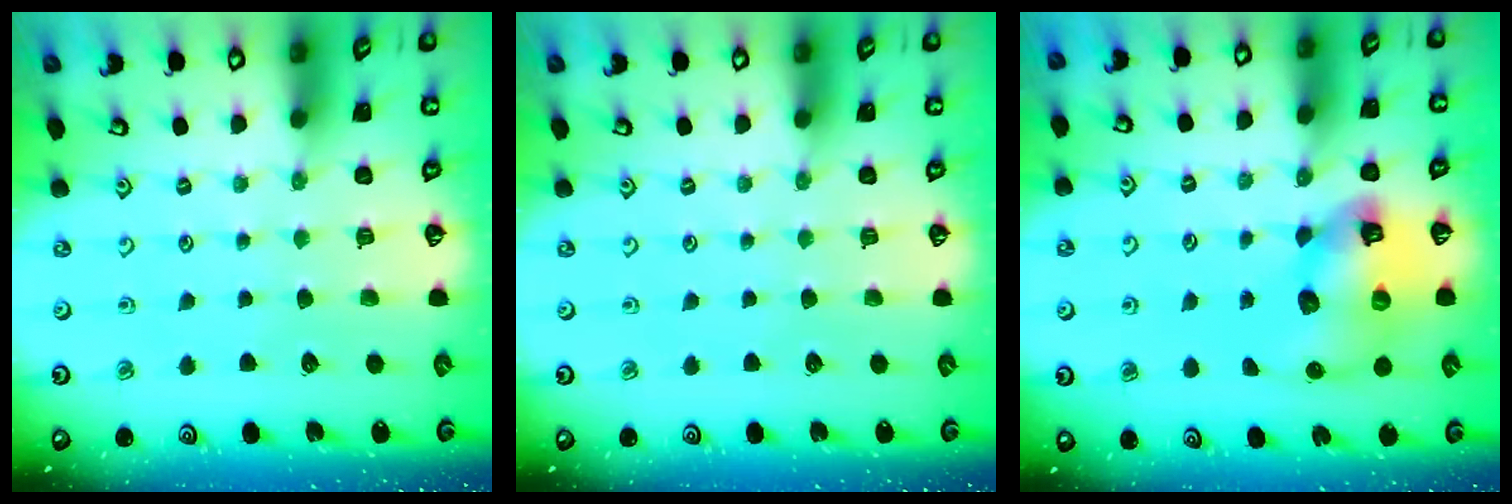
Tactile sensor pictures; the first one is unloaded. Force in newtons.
{"total": 0.0}
{"total": 12.6, "press": 12.5, "slide": 1.7}